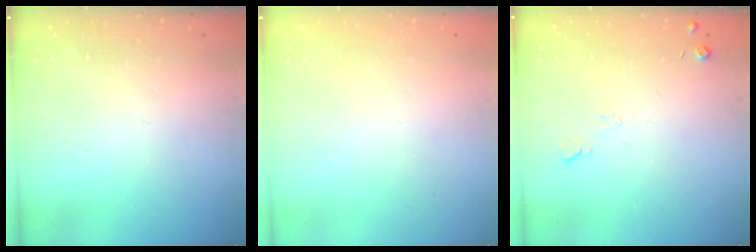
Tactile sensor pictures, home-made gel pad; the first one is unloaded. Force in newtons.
{"total": 0.0}
{"total": 4.1, "press": 4.0, "slide": 0.7}